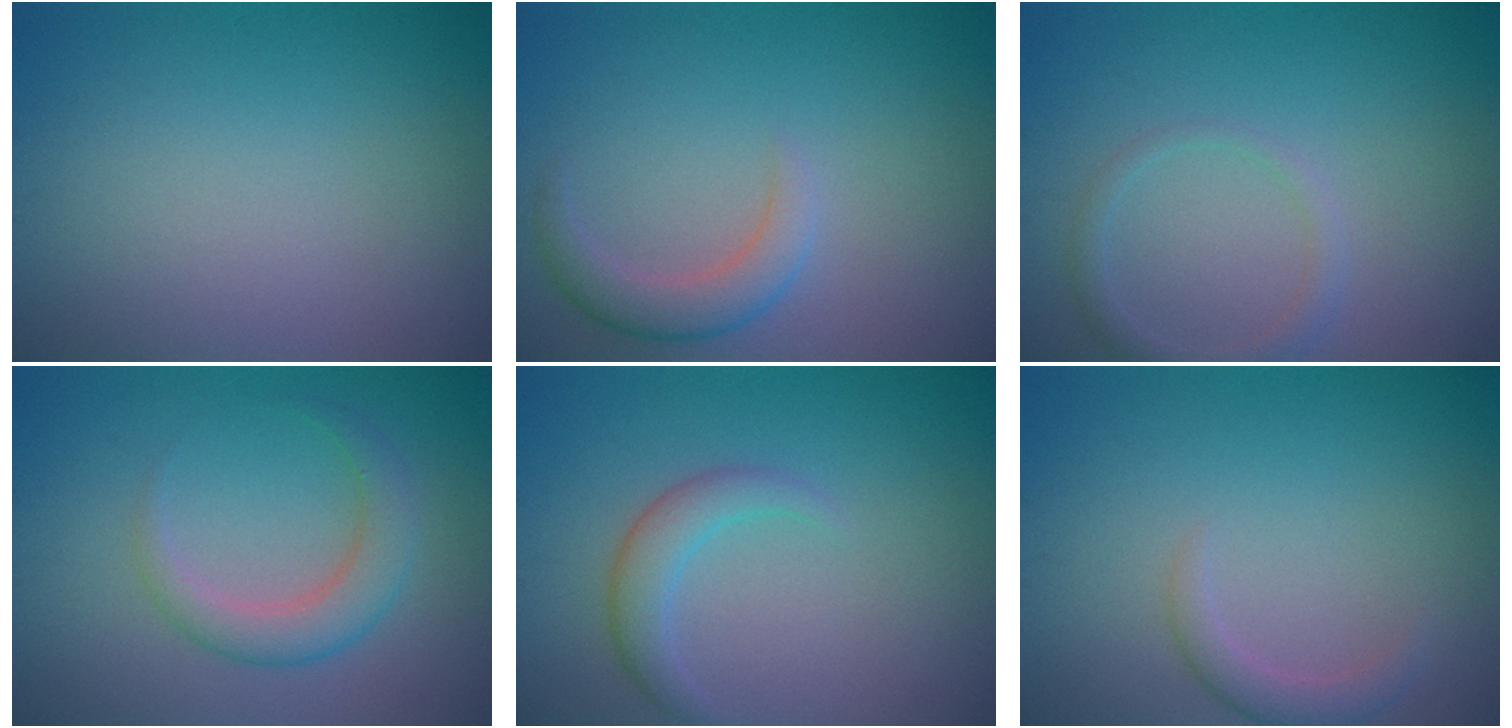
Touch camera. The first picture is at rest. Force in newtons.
{"total": 2.8, "press": 2.8, "slide": 0.1}
{"total": 1.7, "press": 1.7, "slide": 0.1}
{"total": 3.2, "press": 3.2, "slide": 0.3}
{"total": 2.4, "press": 2.4, "slide": 0.2}
{"total": 1.7, "press": 1.7, "slide": 0.2}